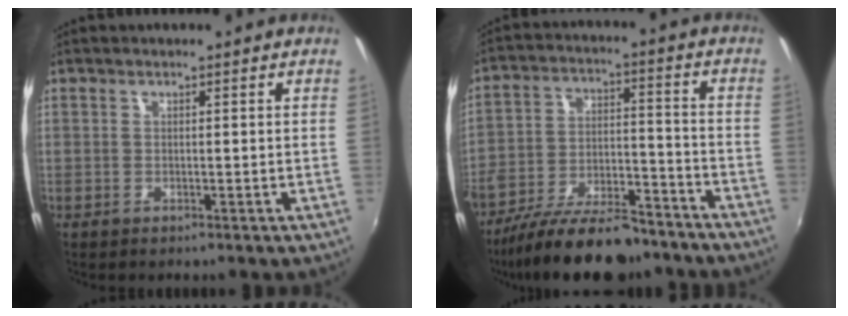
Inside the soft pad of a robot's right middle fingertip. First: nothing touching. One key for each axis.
{"total": 19.0, "fx": -15.0, "fy": 5.9, "fz": 10.1, "tx": -0.184, "ty": -0.020, "tz": -0.233}